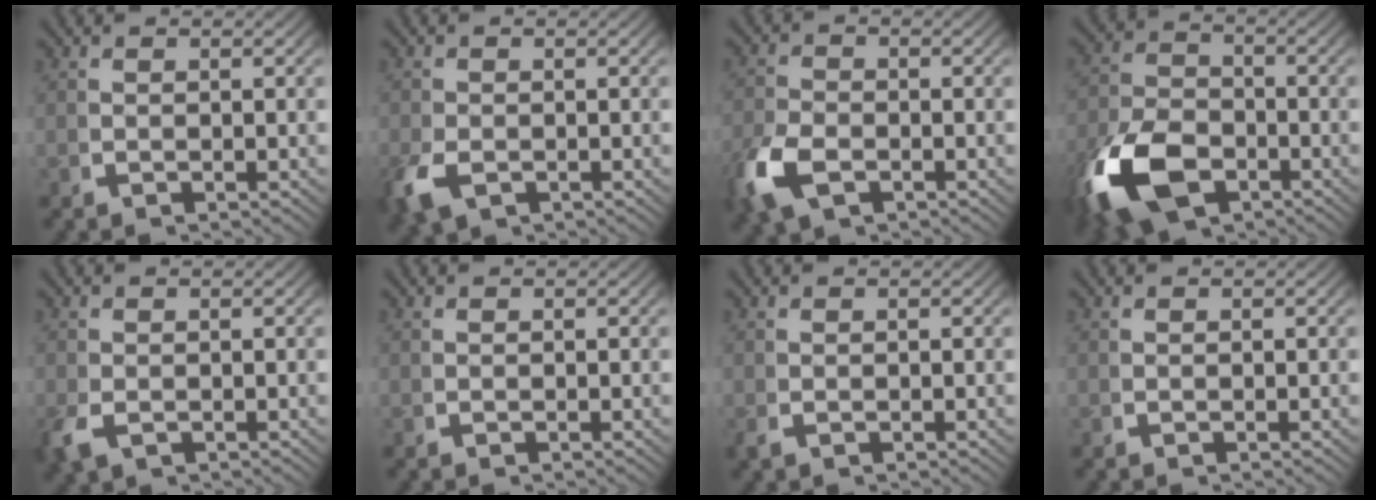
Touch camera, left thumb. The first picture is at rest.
{"total": 3.4, "force": [-1.6, 2.3, 1.9], "torque": [-0.050, -0.014, -0.021]}
{"total": 4.8, "force": [-2.2, 3.0, 3.0], "torque": [-0.083, -0.011, -0.037]}
{"total": 9.8, "force": [-4.2, 6.1, 6.4], "torque": [-0.142, -0.031, -0.061]}
{"total": 2.2, "force": [-0.9, 1.5, 1.2], "torque": [-0.036, -0.010, -0.009]}
{"total": 0.0}
{"total": 0.6, "force": [-0.3, 0.5, 0.3], "torque": [-0.011, -0.004, -0.002]}
{"total": 0.0}